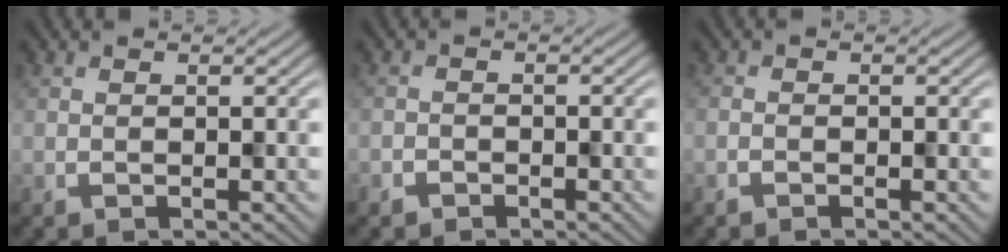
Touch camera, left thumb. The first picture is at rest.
{"total": 1.1, "force": [-0.8, 0.6, -0.4], "torque": [0.013, 0.000, -0.017]}
{"total": 0.8, "force": [-0.7, 0.2, -0.1], "torque": [0.004, -0.001, -0.014]}